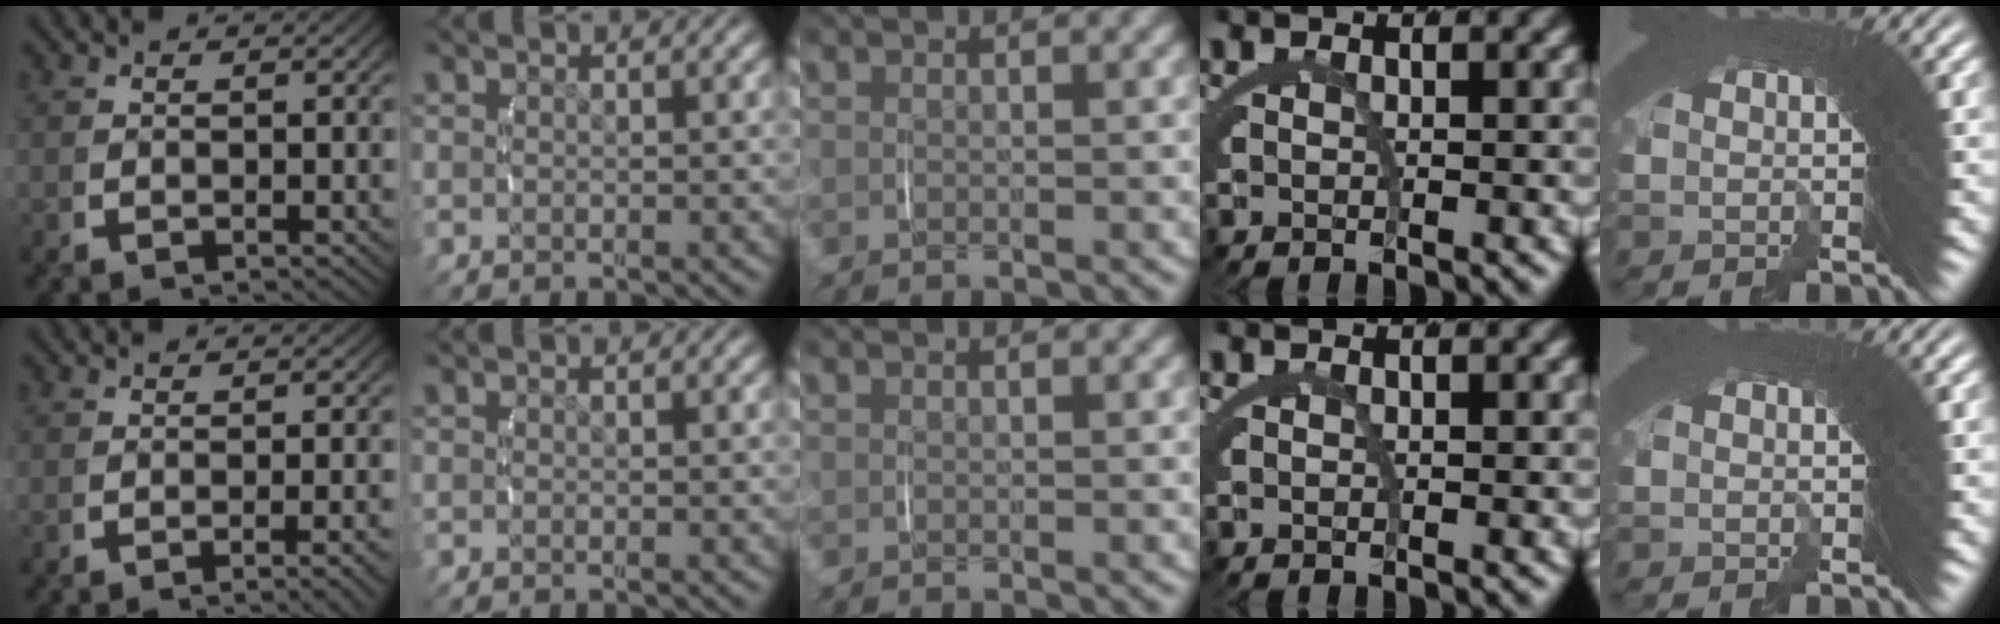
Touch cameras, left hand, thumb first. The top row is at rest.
{"thumb": {"total": 2.2, "force": [-1.2, 0.1, 1.9], "torque": [-0.028, 0.005, -0.022]}}